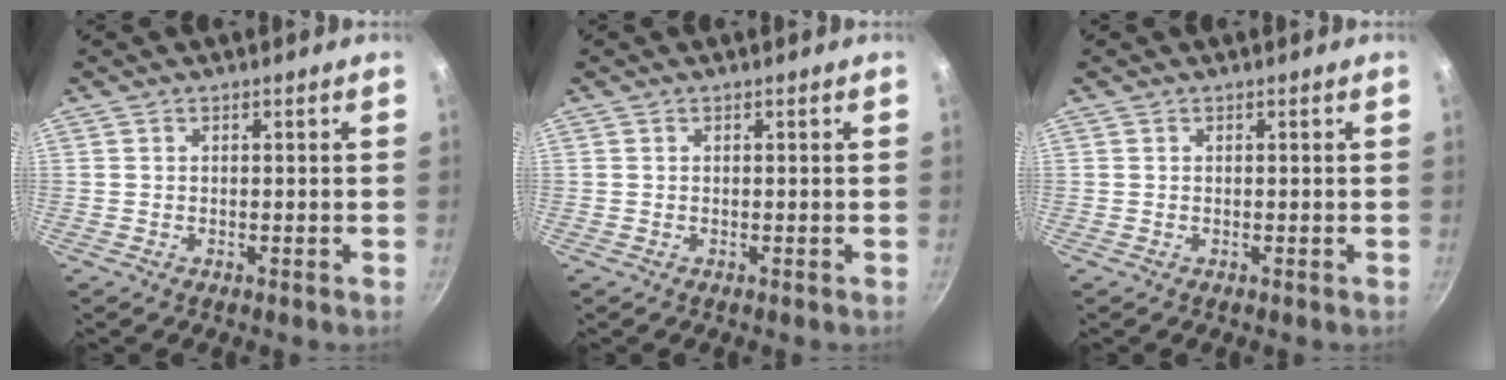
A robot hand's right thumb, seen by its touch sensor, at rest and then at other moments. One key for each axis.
{"total": 0.0}
{"total": 0.0}